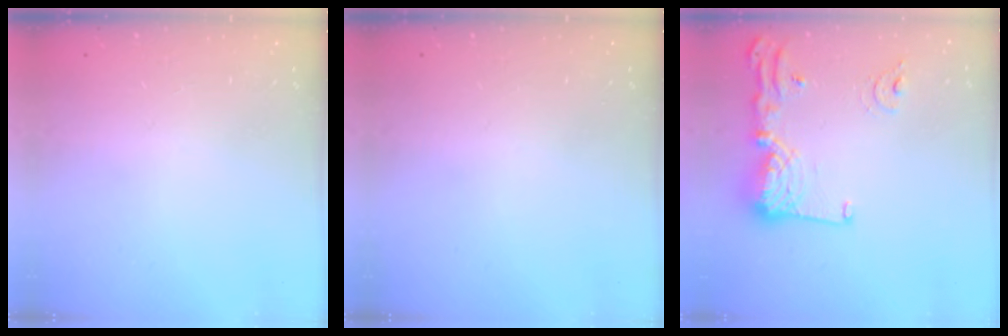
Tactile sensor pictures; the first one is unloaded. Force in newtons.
{"total": 0.0}
{"total": 15.0, "press": 14.9, "slide": 1.6}